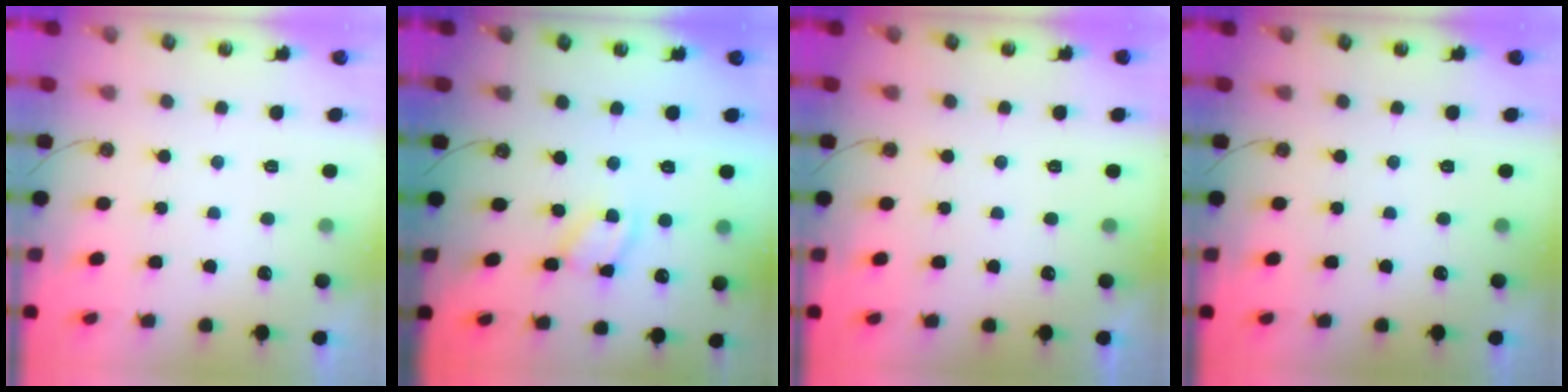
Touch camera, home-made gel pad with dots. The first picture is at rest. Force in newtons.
{"total": 7.2, "press": 7.2, "slide": 0.5}
{"total": 0.0}
{"total": 0.0}